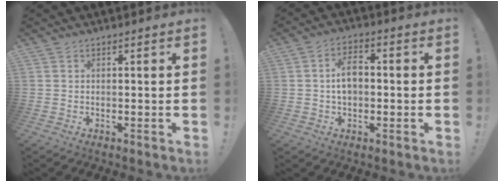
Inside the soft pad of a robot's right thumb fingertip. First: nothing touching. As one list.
[{"total": 7.0, "force": [-0.2, 4.7, 5.2], "torque": [-0.082, 0.010, -0.006]}]